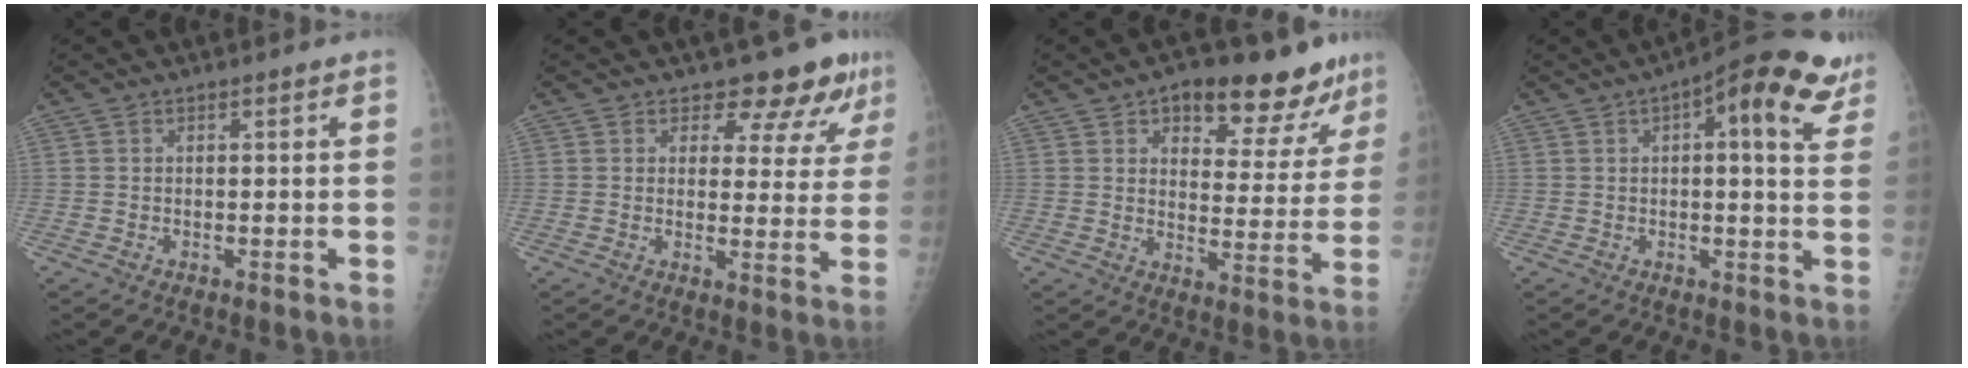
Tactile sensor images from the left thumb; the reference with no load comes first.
{"total": 9.1, "force": [7.2, 4.4, 3.3], "torque": [-0.001, -0.043, 0.077]}
{"total": 16.5, "force": [10.8, 7.7, 9.7], "torque": [-0.063, -0.045, 0.150]}
{"total": 14.6, "force": [7.3, 4.9, 11.7], "torque": [-0.129, -0.010, 0.087]}